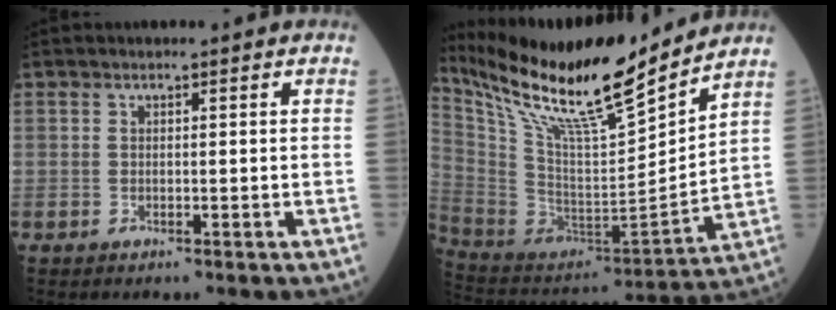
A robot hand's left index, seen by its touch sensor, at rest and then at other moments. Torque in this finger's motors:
{"motor_torque": [1.03, -1.11, 0.49, 0.19]}